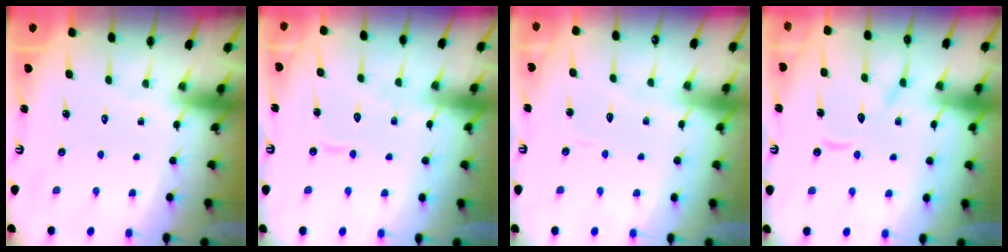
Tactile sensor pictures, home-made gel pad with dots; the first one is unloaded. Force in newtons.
{"total": 6.6, "press": 6.5, "slide": 0.6}
{"total": 3.5, "press": 3.5, "slide": 0.4}
{"total": 11.6, "press": 11.5, "slide": 1.1}